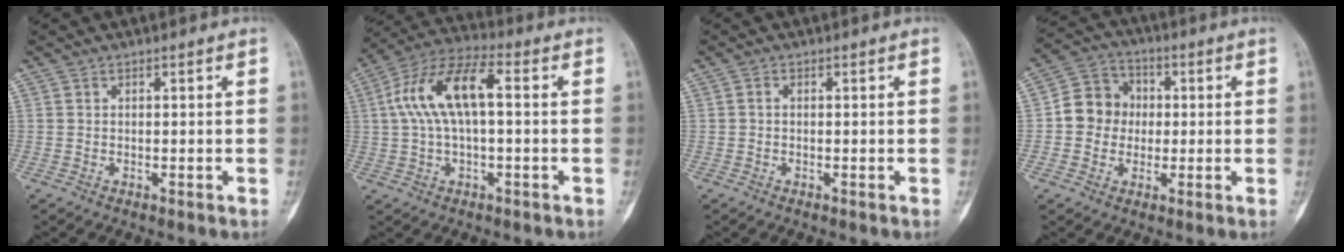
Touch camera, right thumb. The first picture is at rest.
{"total": 13.2, "force": [1.6, 5.6, 11.9], "torque": [-0.242, 0.042, 0.025]}
{"total": 0.5, "force": [-0.1, 0.4, 0.4], "torque": [-0.007, 0.001, -0.005]}
{"total": 9.0, "force": [-0.2, 8.2, 3.6], "torque": [-0.029, 0.023, -0.015]}